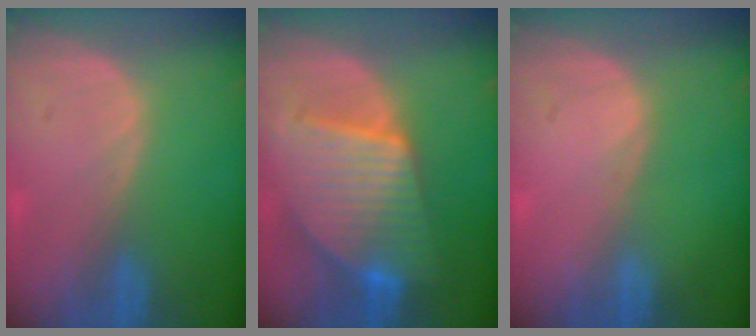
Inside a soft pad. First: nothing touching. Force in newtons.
{"total": 10.0, "press": 10.0, "slide": 0.7}
{"total": 0.0}